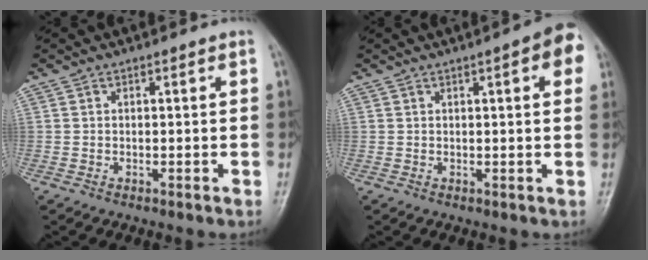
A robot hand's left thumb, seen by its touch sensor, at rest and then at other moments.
{"total": 6.1, "force": [2.2, 1.5, 5.4], "torque": [-0.054, 0.004, 0.018]}